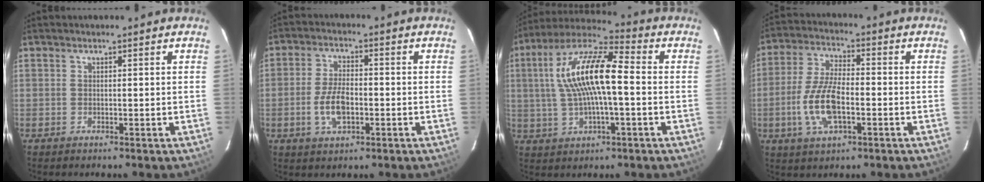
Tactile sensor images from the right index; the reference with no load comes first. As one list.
[{"total": 7.2, "force": [-2.0, 3.5, 6.0], "torque": [-0.124, 0.001, -0.035]}, {"total": 15.8, "force": [1.0, 4.6, 15.1], "torque": [-0.288, 0.022, 0.008]}, {"total": 11.2, "force": [-3.0, 4.6, 9.7], "torque": [-0.204, 0.001, -0.057]}]